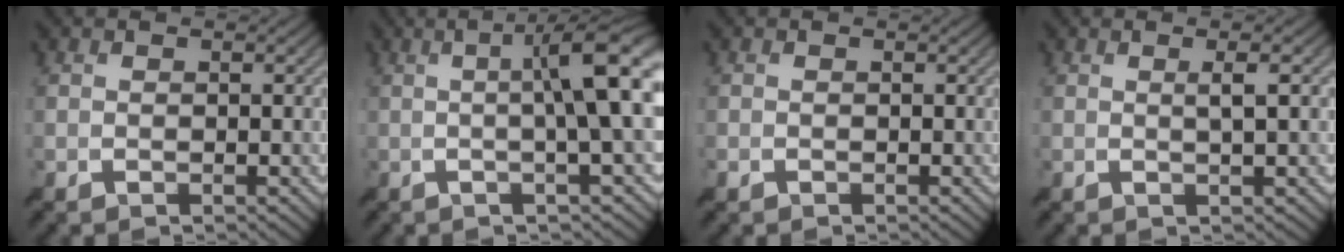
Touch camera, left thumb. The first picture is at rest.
{"total": 10.7, "force": [0.7, 1.8, 10.5], "torque": [-0.135, 0.017, 0.019]}
{"total": 0.6, "force": [-0.4, 0.4, 0.2], "torque": [-0.008, -0.005, -0.008]}
{"total": 3.2, "force": [0.7, 0.2, 3.1], "torque": [-0.052, 0.011, 0.006]}